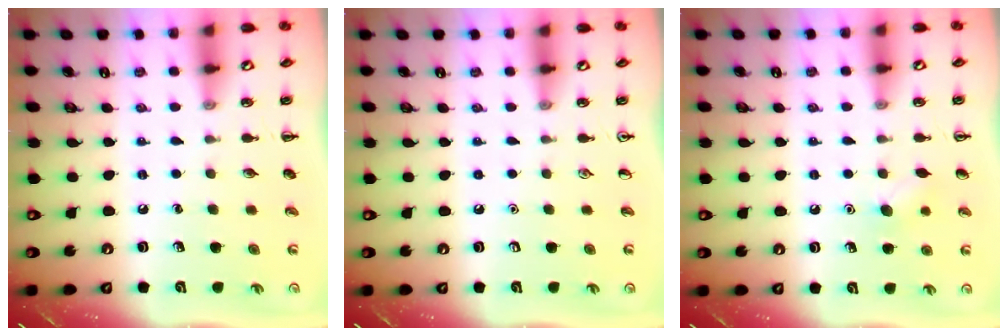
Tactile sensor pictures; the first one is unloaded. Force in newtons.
{"total": 0.0}
{"total": 6.1, "press": 5.9, "slide": 1.7}